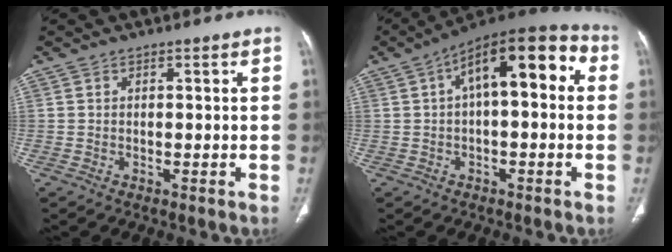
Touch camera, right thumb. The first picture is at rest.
{"total": 16.1, "force": [3.2, 6.9, 14.2], "torque": [-0.183, 0.045, 0.039]}